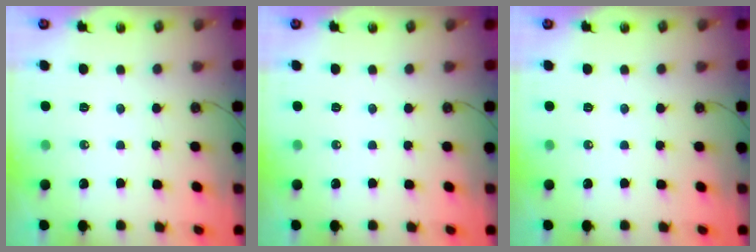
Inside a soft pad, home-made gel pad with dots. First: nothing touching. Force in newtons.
{"total": 0.0}
{"total": 0.0}